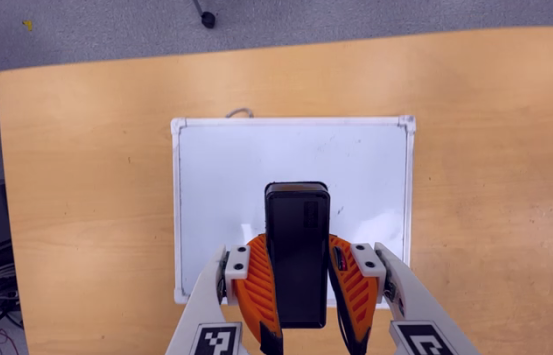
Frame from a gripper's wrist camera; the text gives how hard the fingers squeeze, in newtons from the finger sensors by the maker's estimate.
{"total": 7.8, "left": 6.4, "right": 9.2}